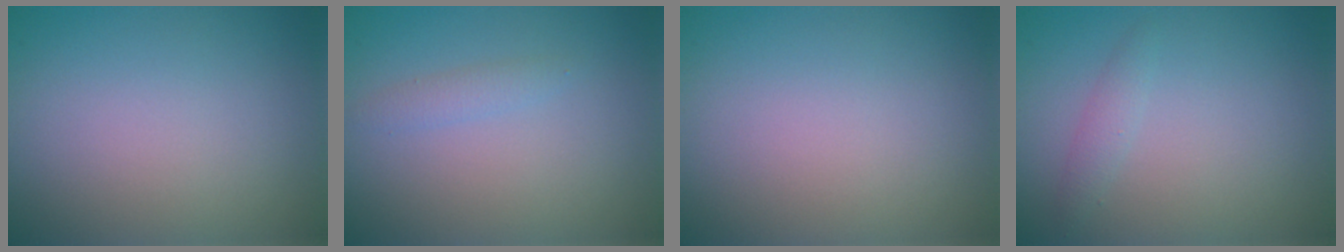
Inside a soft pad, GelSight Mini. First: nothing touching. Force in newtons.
{"total": 1.0, "press": 1.0, "slide": 0.0}
{"total": 0.0}
{"total": 1.1, "press": 1.1, "slide": 0.0}